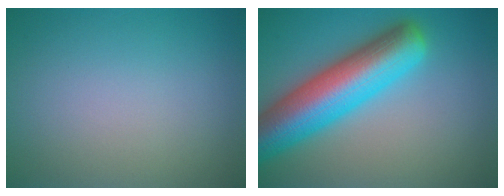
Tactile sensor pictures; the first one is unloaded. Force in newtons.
{"total": 10.1, "press": 10.1, "slide": 0.4}